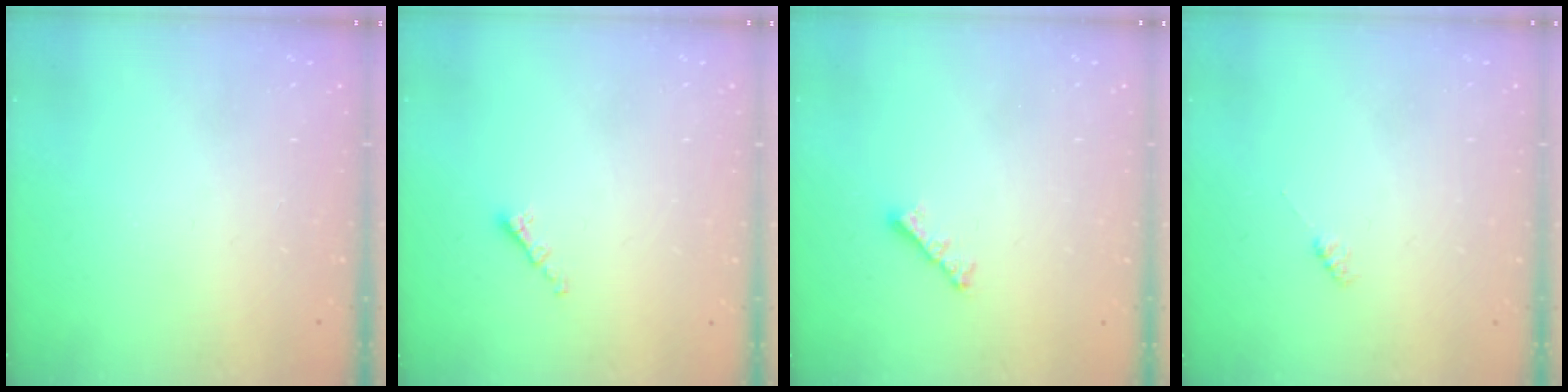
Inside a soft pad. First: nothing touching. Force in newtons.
{"total": 1.4, "press": 1.3, "slide": 0.5}
{"total": 2.8, "press": 2.7, "slide": 0.6}
{"total": 1.9, "press": 1.9, "slide": 0.3}